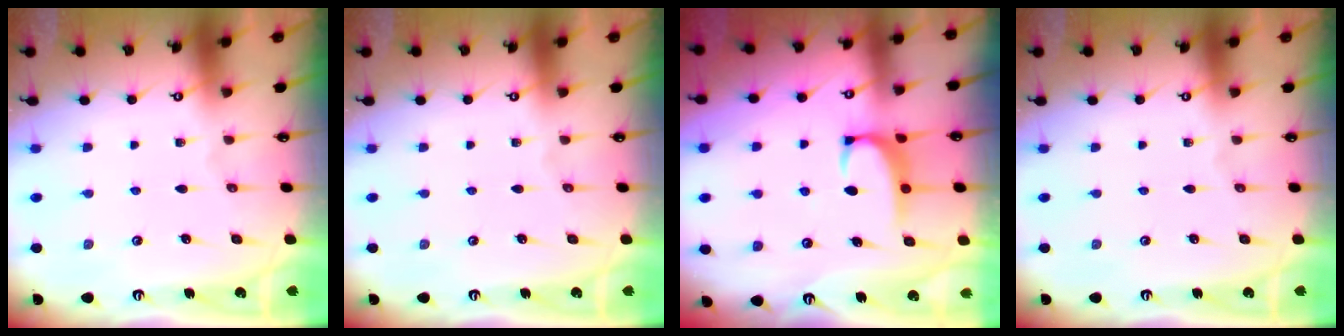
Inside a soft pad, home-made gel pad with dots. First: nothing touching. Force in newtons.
{"total": 0.0}
{"total": 2.3, "press": 2.2, "slide": 0.6}
{"total": 0.0}